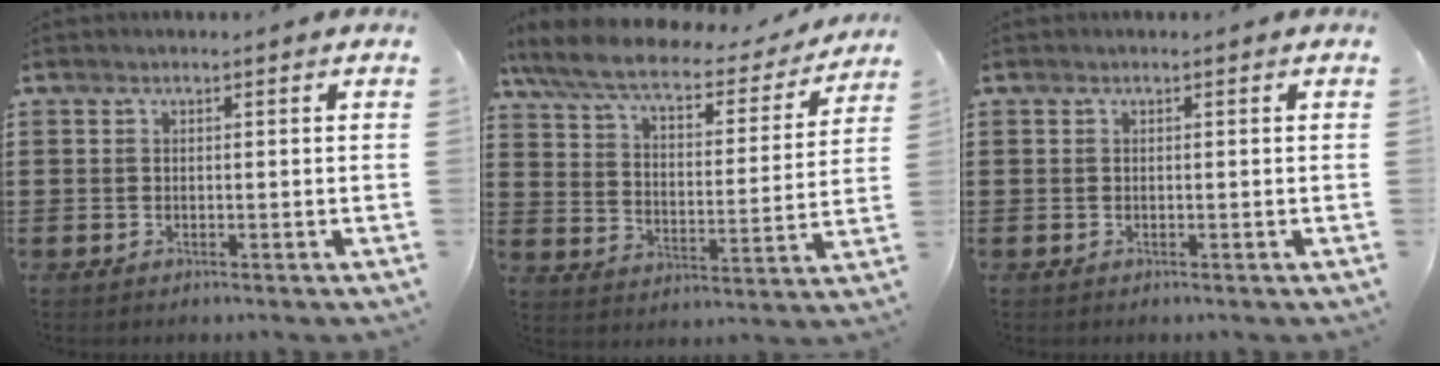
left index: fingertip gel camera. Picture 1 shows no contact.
{"total": 7.4, "force": [5.9, 1.5, 4.2], "torque": [-0.105, -0.034, 0.100]}
{"total": 0.0}